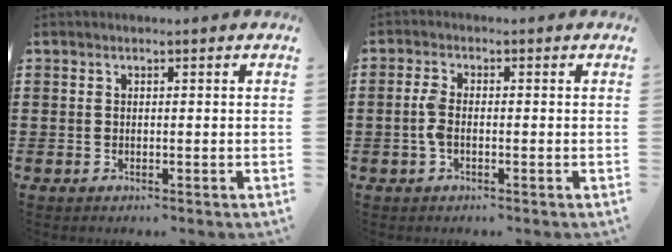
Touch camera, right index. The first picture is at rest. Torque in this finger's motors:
{"motor_torque": [0.88, 0.00, 0.32, 0.08]}